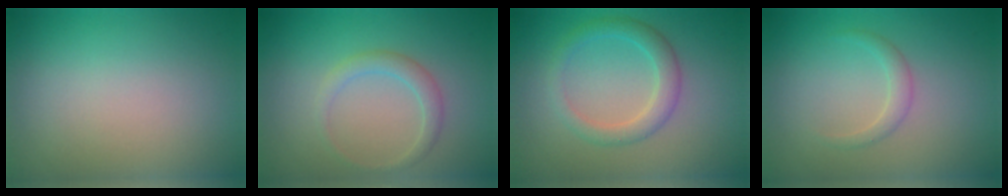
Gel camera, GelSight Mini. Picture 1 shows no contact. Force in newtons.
{"total": 1.7, "press": 1.7, "slide": 0.2}
{"total": 2.7, "press": 2.7, "slide": 0.1}
{"total": 1.2, "press": 1.2, "slide": 0.0}